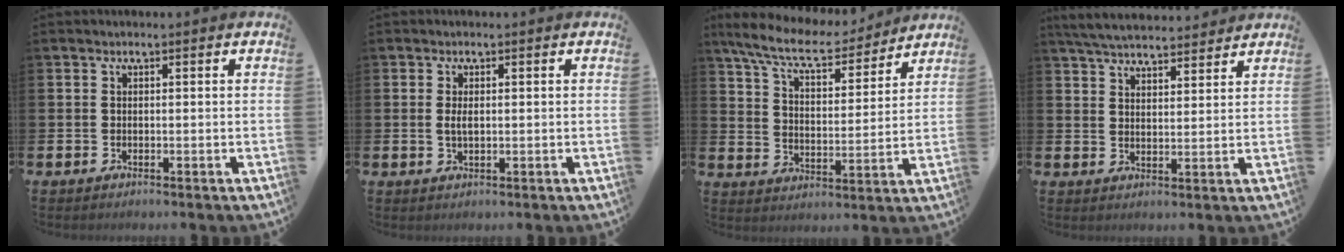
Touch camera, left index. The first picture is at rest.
{"total": 1.7, "force": [0.2, 0.8, 1.5], "torque": [-0.017, 0.000, -0.002]}
{"total": 9.3, "force": [8.4, 1.8, 3.5], "torque": [-0.099, -0.050, 0.146]}
{"total": 5.7, "force": [5.5, 0.9, 1.0], "torque": [-0.030, -0.029, 0.098]}